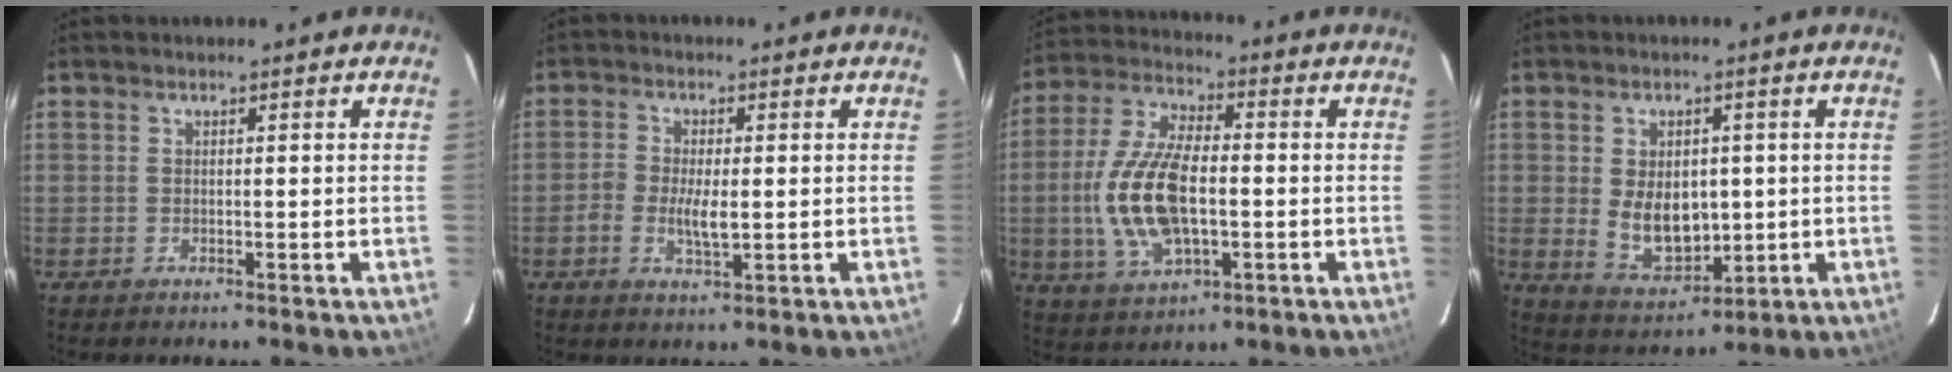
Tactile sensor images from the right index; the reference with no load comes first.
{"total": 4.6, "force": [-0.8, 2.1, 4.0], "torque": [-0.087, -0.002, -0.020]}
{"total": 15.3, "force": [-1.9, 7.3, 13.3], "torque": [-0.282, 0.002, -0.032]}
{"total": 9.2, "force": [0.0, 6.2, 6.7], "torque": [-0.130, -0.009, 0.022]}